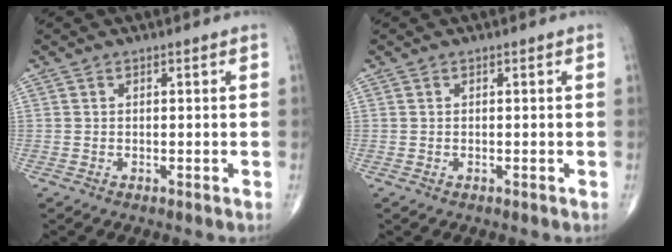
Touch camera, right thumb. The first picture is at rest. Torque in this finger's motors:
{"motor_torque": [0.02, -0.37, -0.28, -0.17, 0.00]}